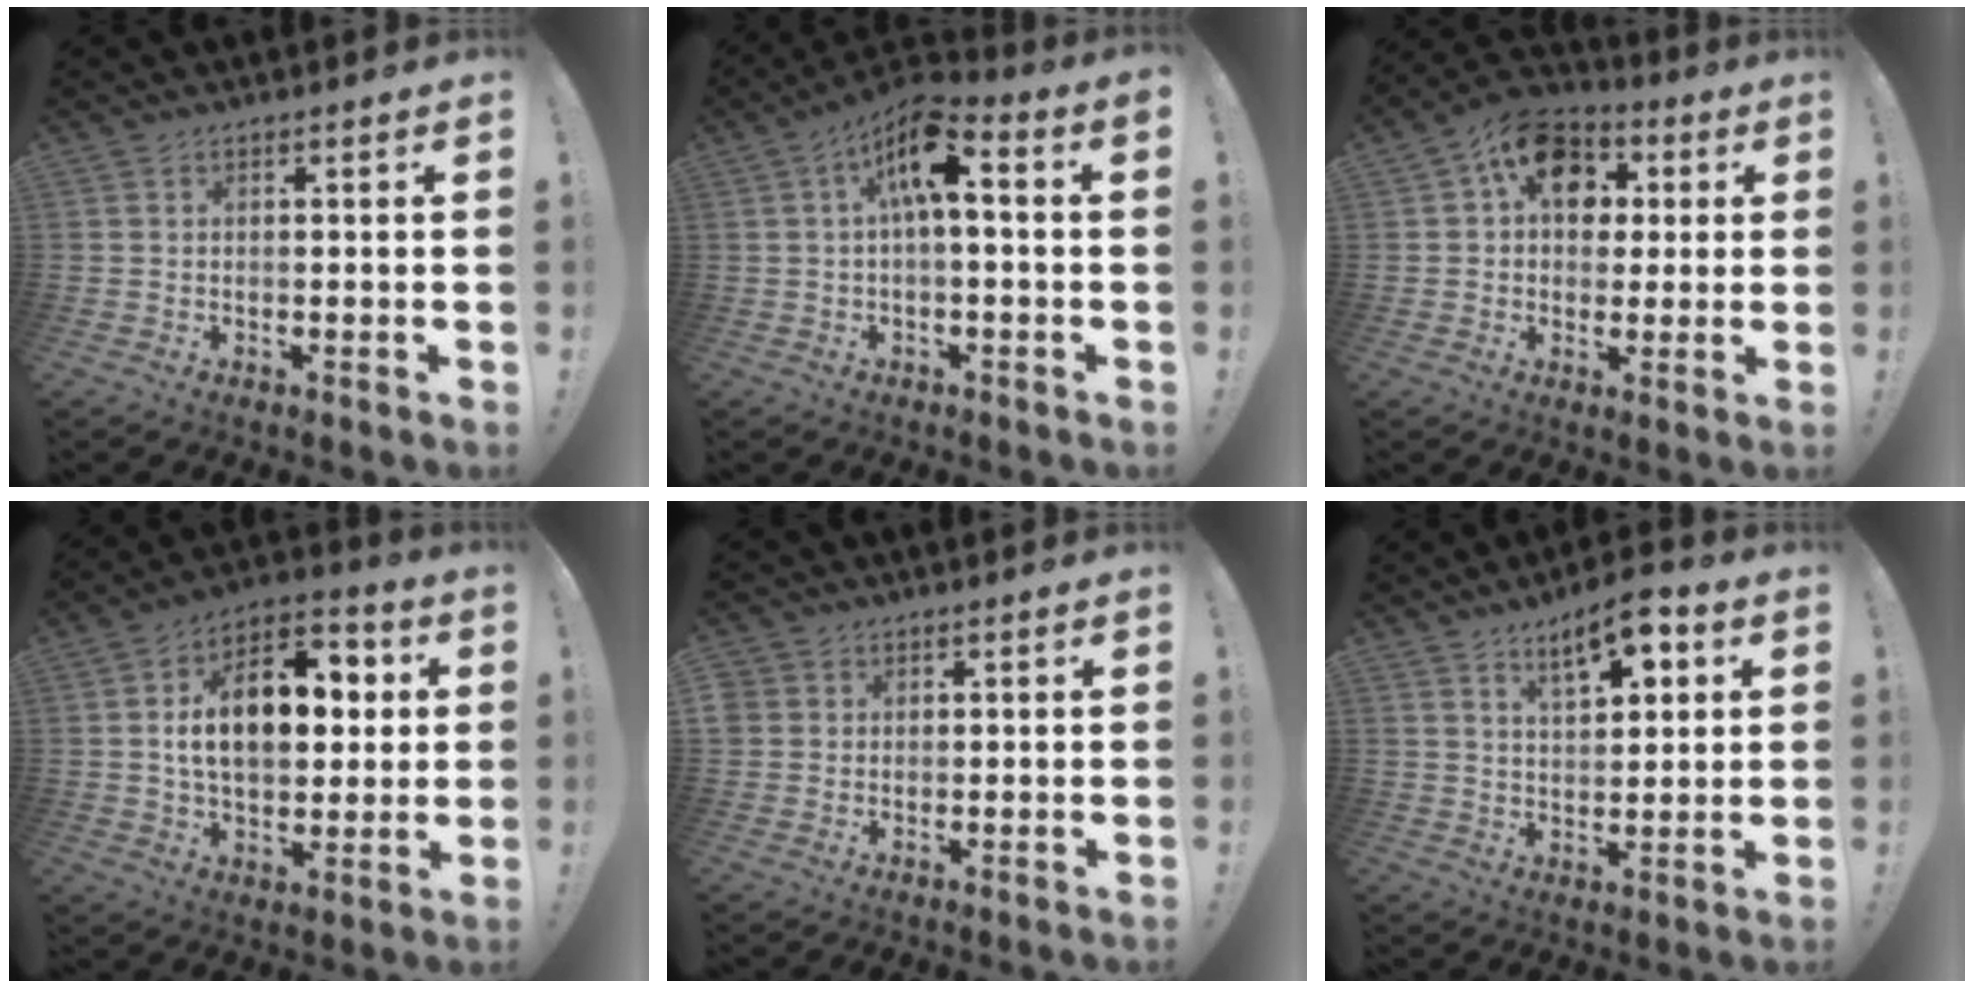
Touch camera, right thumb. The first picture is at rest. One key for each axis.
{"total": 10.5, "fx": 2.4, "fy": 3.6, "fz": 9.5, "tx": -0.160, "ty": 0.001, "tz": 0.041}
{"total": 13.1, "fx": 3.7, "fy": 9.9, "fz": 7.7, "tx": -0.118, "ty": 0.004, "tz": 0.075}
{"total": 17.3, "fx": 2.7, "fy": 10.8, "fz": 13.3, "tx": -0.208, "ty": 0.002, "tz": 0.046}
{"total": 2.4, "fx": 0.8, "fy": 2.2, "fz": 0.5, "tx": -0.007, "ty": -0.001, "tz": 0.016}
{"total": 9.5, "fx": 5.4, "fy": 3.6, "fz": 7.0, "tx": -0.097, "ty": -0.025, "tz": 0.089}